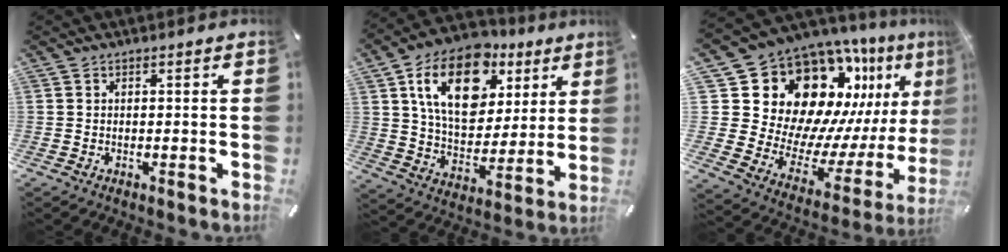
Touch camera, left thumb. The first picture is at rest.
{"total": 19.1, "force": [8.8, 12.7, 11.2], "torque": [-0.192, -0.027, 0.155]}
{"total": 21.8, "force": [14.2, 13.2, 9.9], "torque": [-0.158, -0.145, 0.276]}